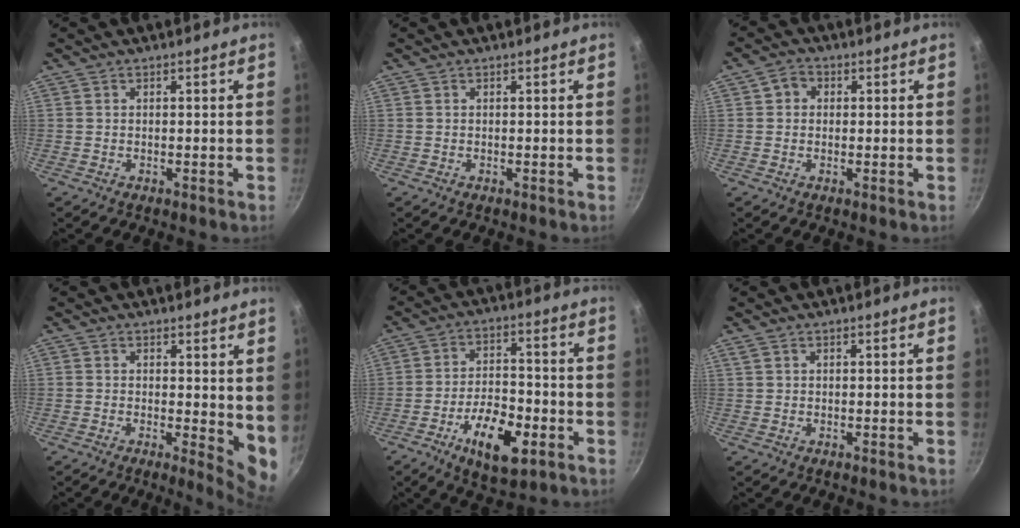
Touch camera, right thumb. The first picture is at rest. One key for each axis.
{"total": 0.0}
{"total": 2.9, "fx": 0.5, "fy": 2.6, "fz": 1.1, "tx": -0.004, "ty": 0.003, "tz": 0.001}
{"total": 6.2, "fx": 0.6, "fy": 2.3, "fz": 5.7, "tx": -0.068, "ty": -0.019, "tz": 0.006}
{"total": 13.0, "fx": -5.5, "fy": 5.9, "fz": 10.1, "tx": -0.154, "ty": 0.025, "tz": -0.090}
{"total": 0.9, "fx": 0.5, "fy": 0.6, "fz": 0.5, "tx": -0.008, "ty": 0.003, "tz": 0.010}